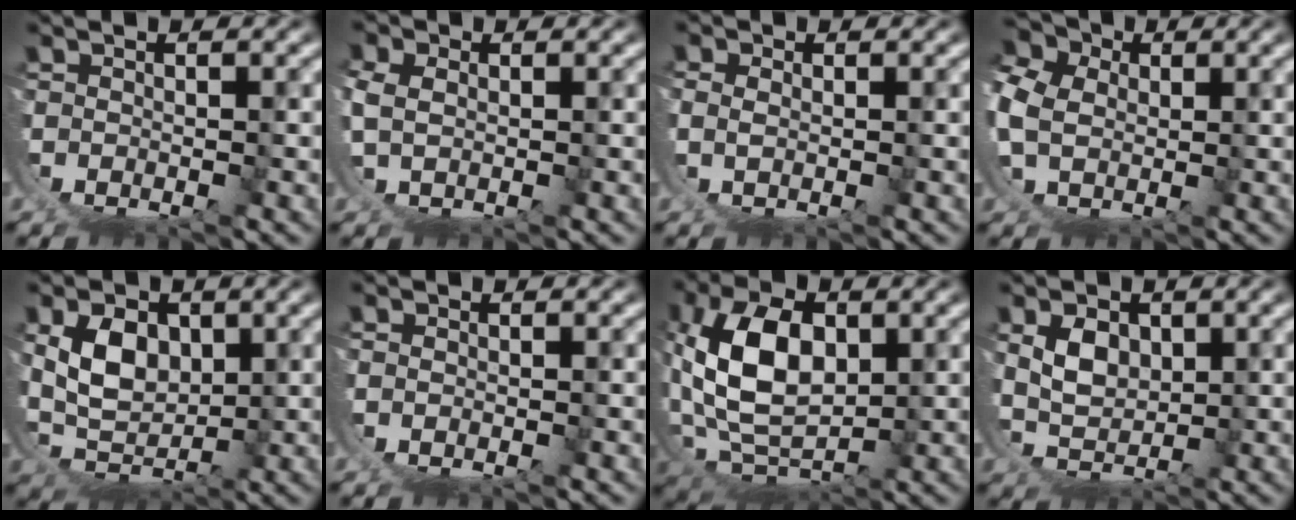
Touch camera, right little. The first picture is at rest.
{"total": 2.5, "force": [1.7, 1.5, 1.1], "torque": [-0.040, 0.002, 0.028]}
{"total": 1.3, "force": [1.0, 0.2, 0.8], "torque": [-0.021, 0.002, 0.017]}
{"total": 8.8, "force": [4.6, 6.1, 4.4], "torque": [-0.097, 0.024, 0.055]}
{"total": 4.9, "force": [3.2, 2.0, 3.1], "torque": [-0.069, -0.017, 0.071]}
{"total": 0.0}
{"total": 9.3, "force": [2.8, 5.3, 7.1], "torque": [-0.181, -0.037, 0.078]}
{"total": 3.6, "force": [3.2, 0.5, 1.6], "torque": [-0.029, -0.010, 0.072]}